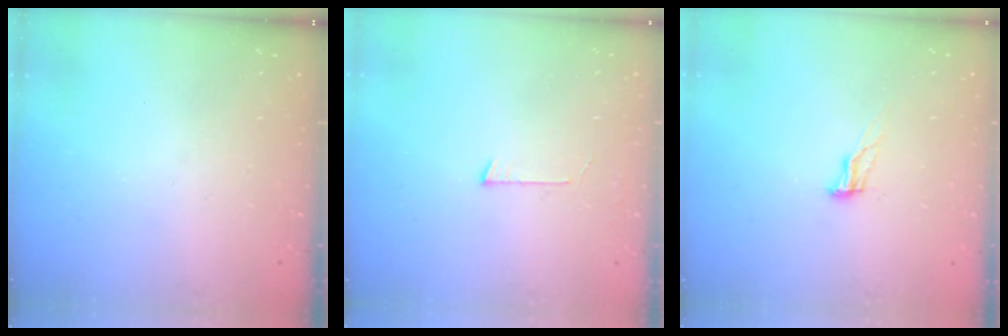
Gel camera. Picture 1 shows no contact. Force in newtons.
{"total": 4.2, "press": 4.2, "slide": 0.4}
{"total": 8.0, "press": 7.7, "slide": 2.0}